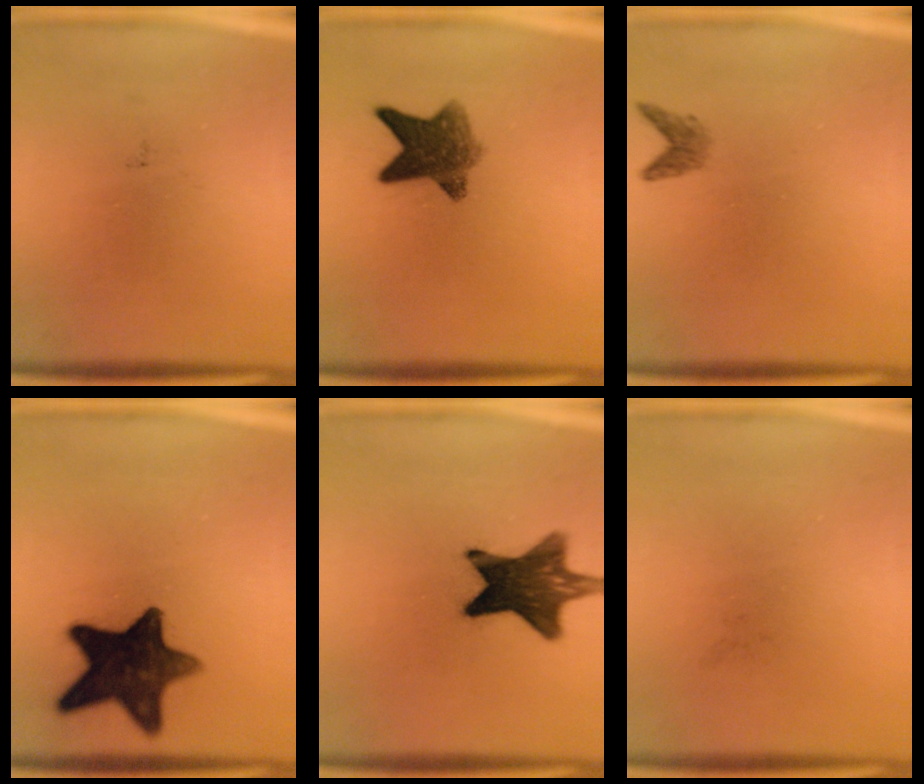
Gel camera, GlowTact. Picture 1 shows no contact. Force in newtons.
{"total": 7.9}
{"total": 1.5}
{"total": 14.5}
{"total": 13.0}
{"total": 0.0}